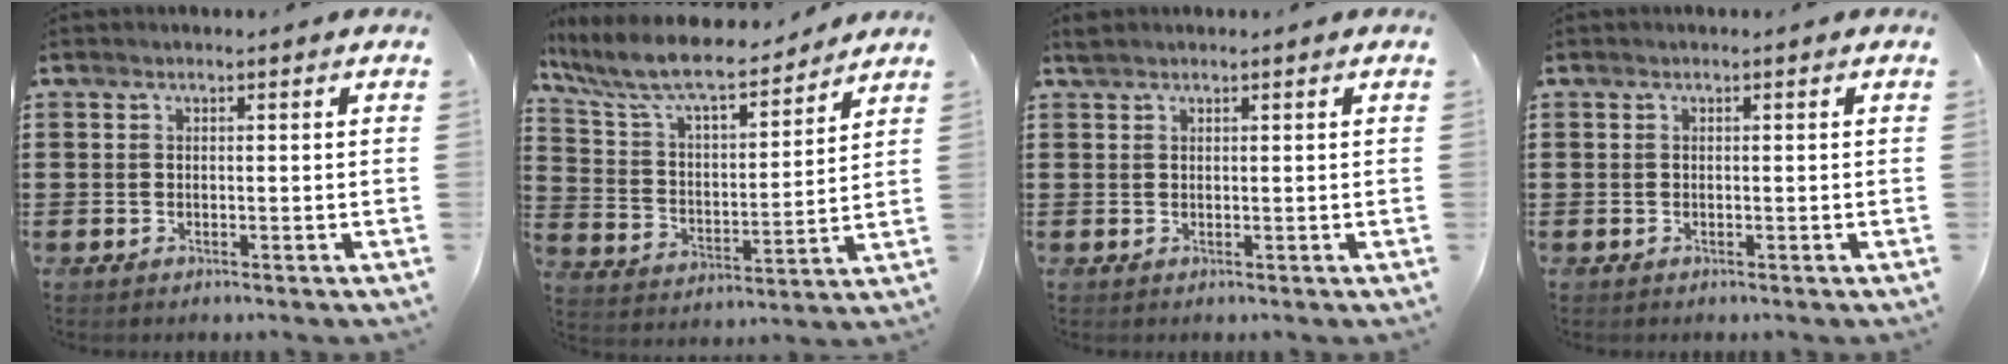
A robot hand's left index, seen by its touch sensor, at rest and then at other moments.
{"total": 9.8, "force": [8.5, 1.5, 4.6], "torque": [-0.125, -0.051, 0.146]}
{"total": 1.0, "force": [0.9, 0.3, 0.3], "torque": [-0.009, 0.001, 0.017]}
{"total": 0.0}